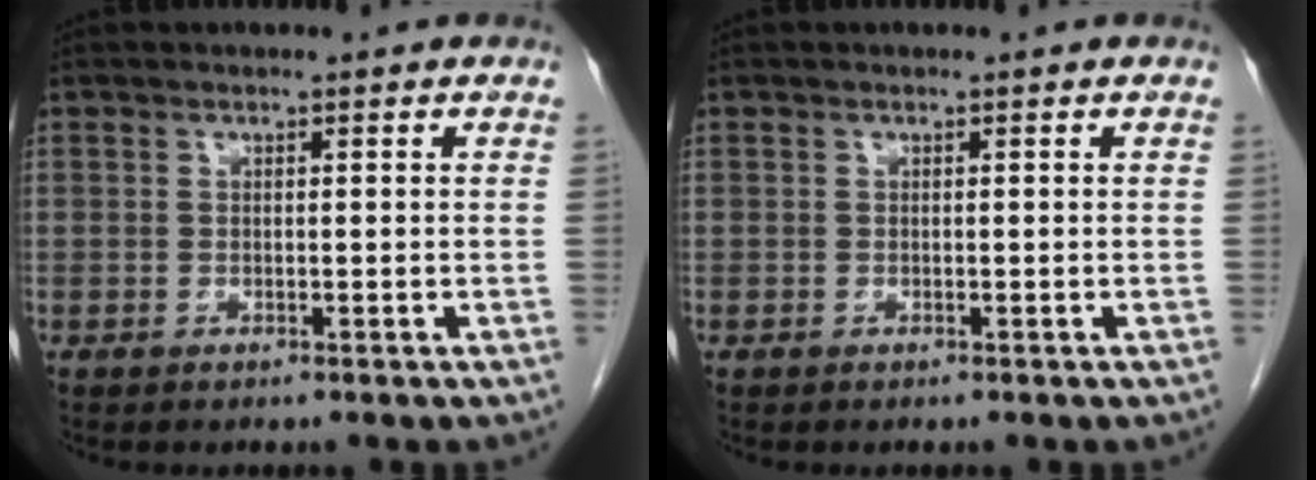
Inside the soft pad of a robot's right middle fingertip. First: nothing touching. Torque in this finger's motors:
{"motor_torque": [0.33, -0.14, 0.11, 0.01]}